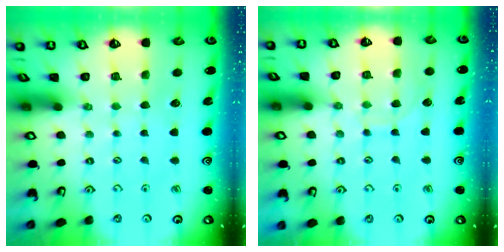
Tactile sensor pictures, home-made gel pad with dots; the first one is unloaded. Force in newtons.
{"total": 6.4, "press": 6.4, "slide": 0.2}